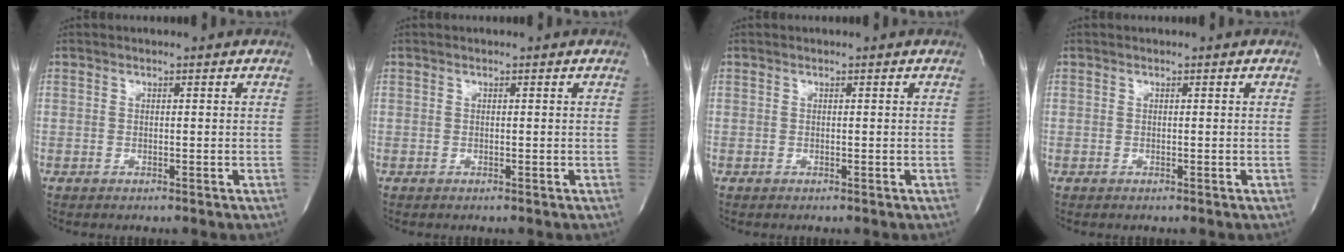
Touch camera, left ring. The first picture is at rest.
{"total": 0.0}
{"total": 0.0}
{"total": 0.0}